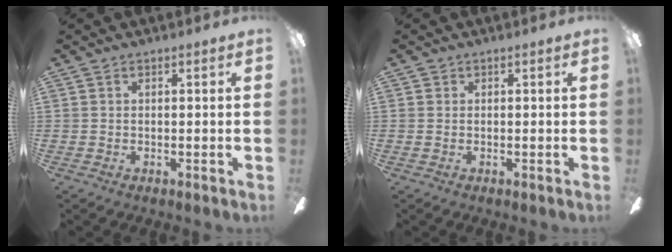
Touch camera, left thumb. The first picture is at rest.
{"total": 0.0}